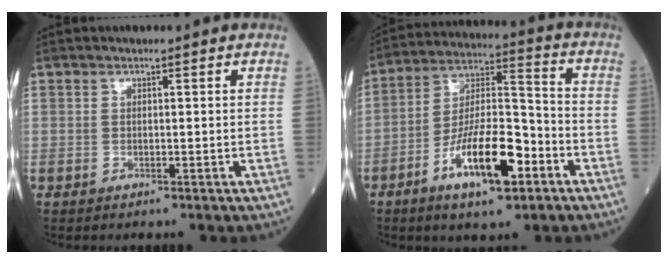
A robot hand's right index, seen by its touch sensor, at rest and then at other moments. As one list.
[{"total": 14.0, "force": [-6.4, 3.9, 11.8], "torque": [-0.223, 0.004, -0.112]}]